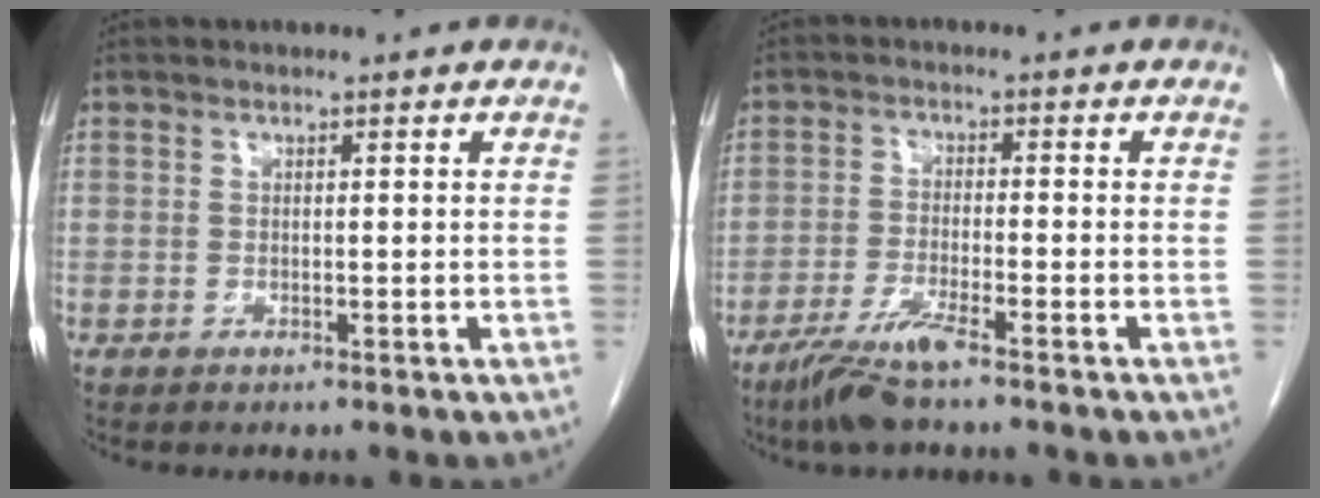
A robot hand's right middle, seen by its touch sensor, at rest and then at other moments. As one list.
[{"total": 6.0, "force": [-4.4, 0.0, 4.1], "torque": [-0.089, -0.018, -0.087]}]